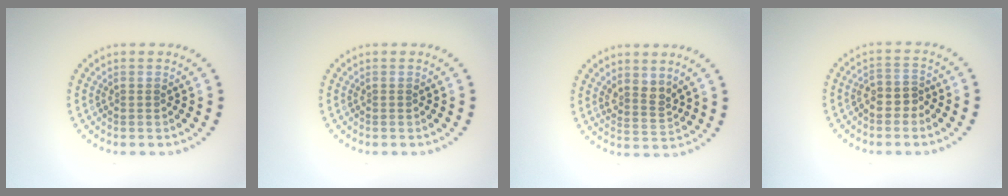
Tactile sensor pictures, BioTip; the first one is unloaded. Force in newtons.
{"total": 0.0}
{"total": 2.2, "press": 1.7, "slide": 1.4}
{"total": 2.2, "press": 2.0, "slide": 0.9}